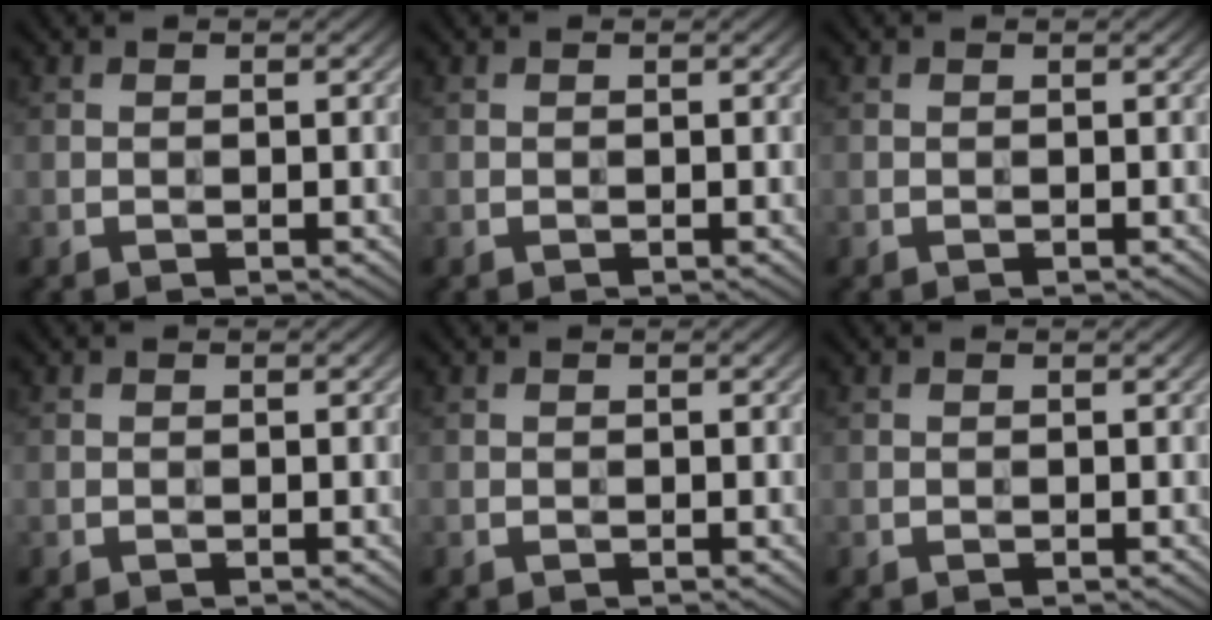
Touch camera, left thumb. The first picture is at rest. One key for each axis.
{"total": 0.0}
{"total": 0.0}
{"total": 0.0}
{"total": 0.0}
{"total": 0.0}